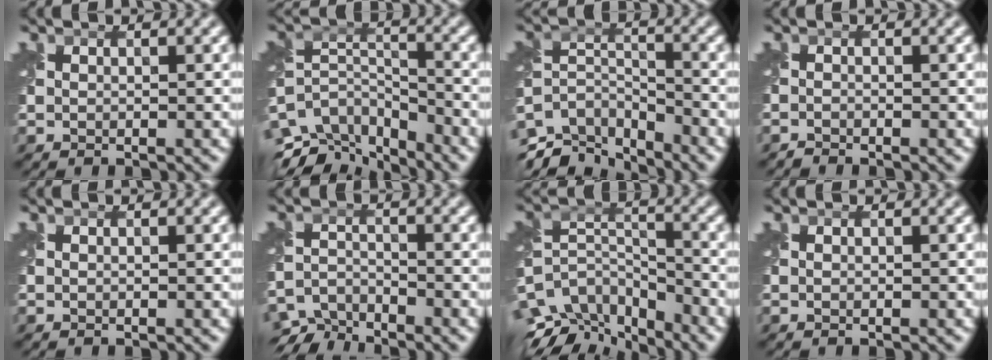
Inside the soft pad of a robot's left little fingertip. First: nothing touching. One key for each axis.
{"total": 7.9, "fx": -6.2, "fy": 3.4, "fz": 3.6, "tx": -0.072, "ty": -0.002, "tz": -0.106}
{"total": 6.7, "fx": -5.3, "fy": 2.7, "fz": 3.0, "tx": -0.056, "ty": -0.014, "tz": -0.102}
{"total": 0.8, "fx": -0.8, "fy": 0.0, "fz": -0.1, "tx": 0.003, "ty": -0.004, "tz": -0.019}
{"total": 0.0}
{"total": 4.8, "fx": -4.4, "fy": 1.7, "fz": 0.9, "tx": -0.008, "ty": -0.017, "tz": -0.084}
{"total": 9.1, "fx": -7.1, "fy": 4.1, "fz": 4.0, "tx": -0.077, "ty": 0.003, "tz": -0.119}
{"total": 0.0}